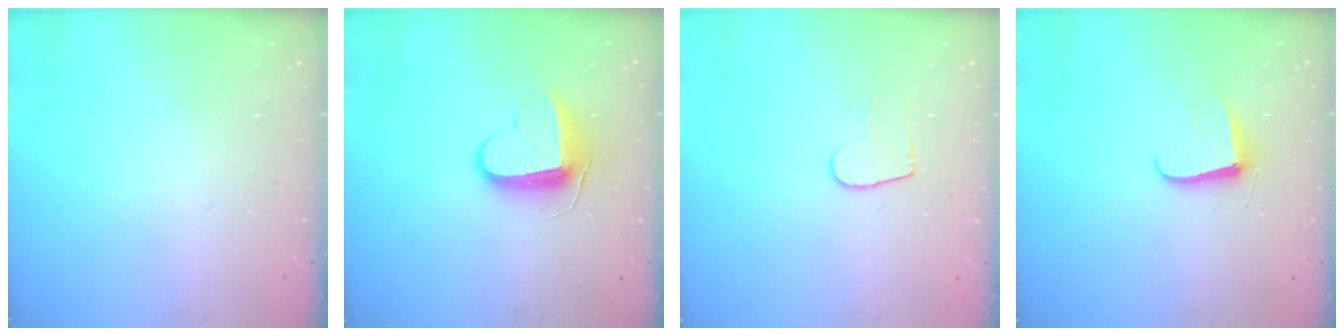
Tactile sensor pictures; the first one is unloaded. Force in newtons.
{"total": 9.2, "press": 9.2, "slide": 0.9}
{"total": 6.3, "press": 6.3, "slide": 0.6}
{"total": 6.2, "press": 6.2, "slide": 0.7}